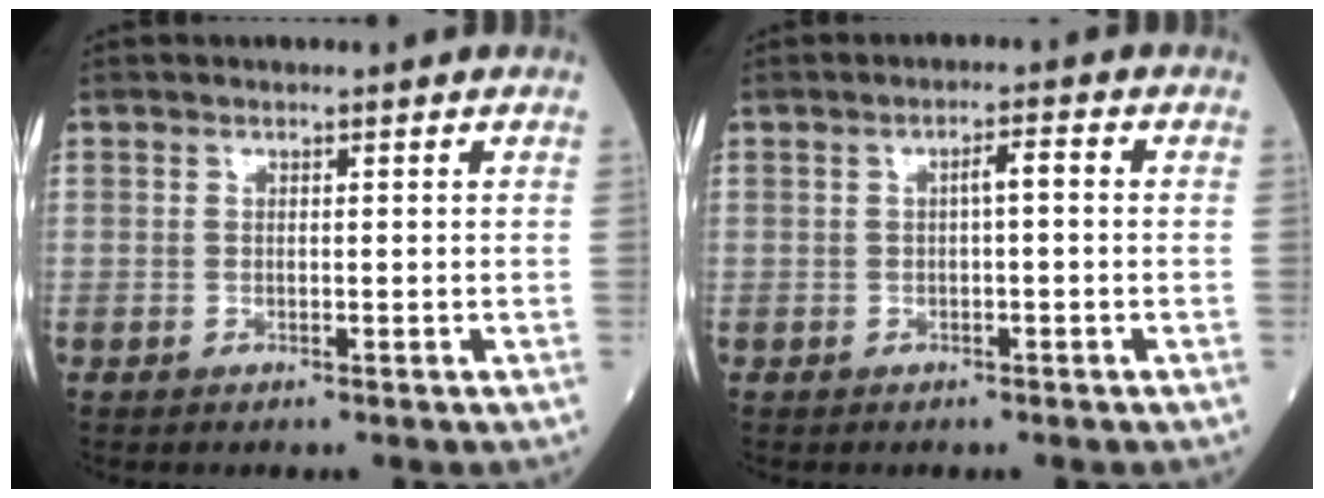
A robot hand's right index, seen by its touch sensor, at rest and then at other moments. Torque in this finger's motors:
{"motor_torque": [0.18, -0.07, 0.15, 0.04]}